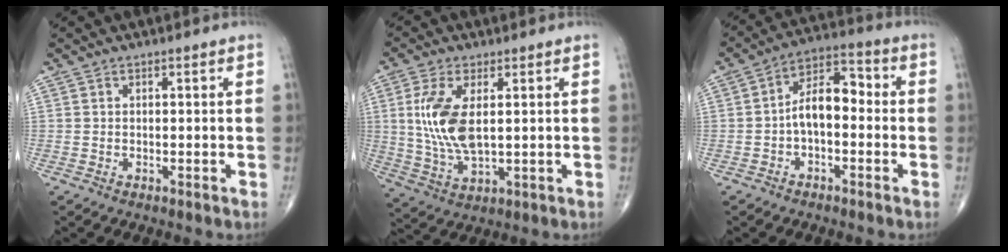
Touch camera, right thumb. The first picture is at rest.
{"total": 11.1, "force": [1.9, 5.0, 9.7], "torque": [-0.210, -0.012, 0.045]}
{"total": 8.8, "force": [-1.2, 4.9, 7.1], "torque": [-0.104, 0.039, -0.033]}